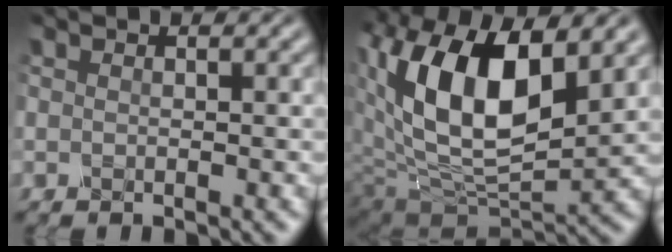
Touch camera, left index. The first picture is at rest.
{"total": 12.9, "force": [3.8, 6.9, 10.2], "torque": [-0.179, -0.001, 0.072]}